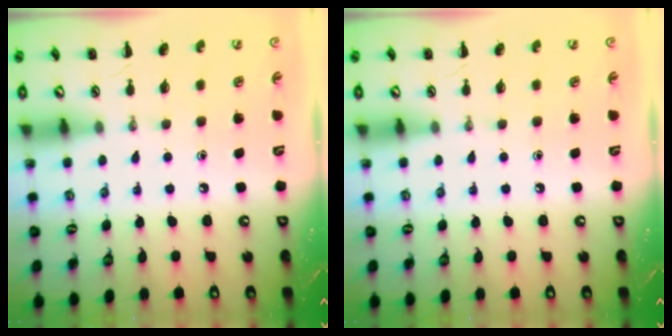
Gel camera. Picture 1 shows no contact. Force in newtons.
{"total": 0.0}